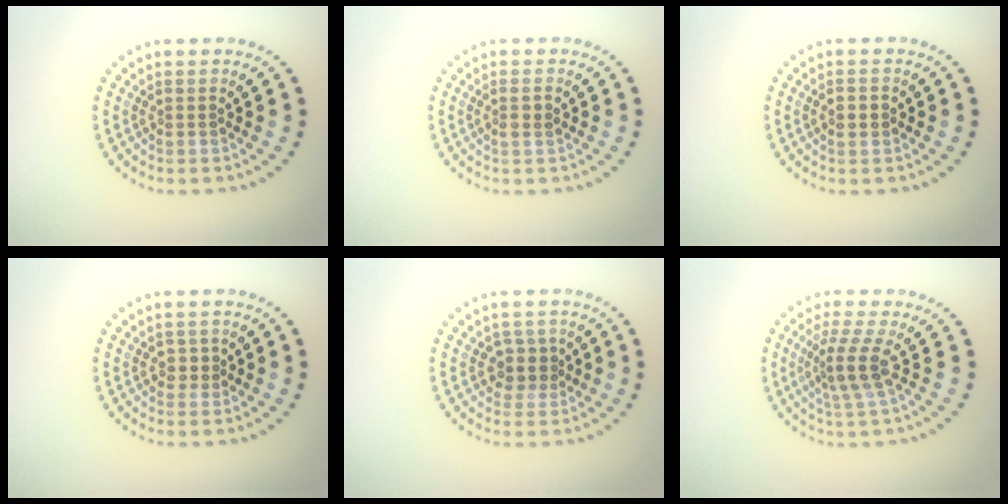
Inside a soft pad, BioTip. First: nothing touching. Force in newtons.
{"total": 1.3, "press": 1.2, "slide": 0.5}
{"total": 1.1, "press": 1.1, "slide": 0.1}
{"total": 1.2, "press": 1.1, "slide": 0.6}
{"total": 2.2, "press": 1.9, "slide": 1.1}
{"total": 3.3, "press": 2.5, "slide": 2.2}